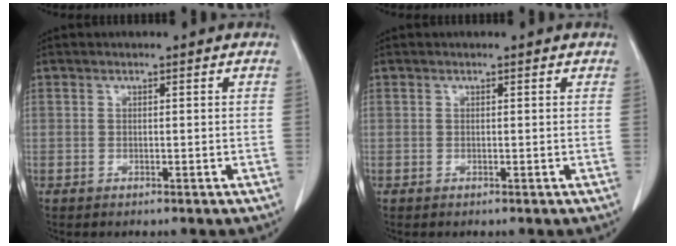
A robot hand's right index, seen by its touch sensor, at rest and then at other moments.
{"total": 0.6, "force": [0.5, 0.2, 0.3], "torque": [-0.008, -0.003, 0.004]}